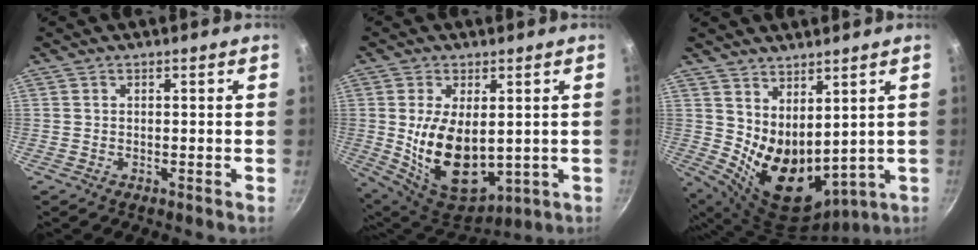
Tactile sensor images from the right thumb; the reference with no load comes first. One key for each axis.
{"total": 15.6, "fx": 0.3, "fy": 9.0, "fz": 12.7, "tx": -0.208, "ty": -0.025, "tz": 0.029}
{"total": 13.1, "fx": 4.0, "fy": 7.9, "fz": 9.7, "tx": -0.132, "ty": -0.051, "tz": 0.097}